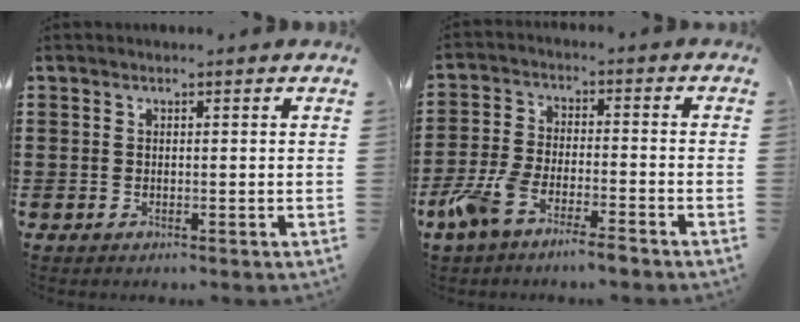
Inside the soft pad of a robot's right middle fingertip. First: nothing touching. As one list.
[{"total": 6.5, "force": [-5.0, 1.1, 3.9], "torque": [-0.106, -0.011, -0.102]}]